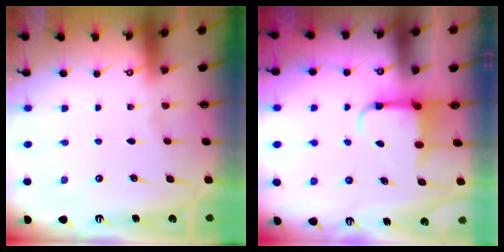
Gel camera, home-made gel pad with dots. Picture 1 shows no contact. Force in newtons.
{"total": 3.8, "press": 3.7, "slide": 0.7}